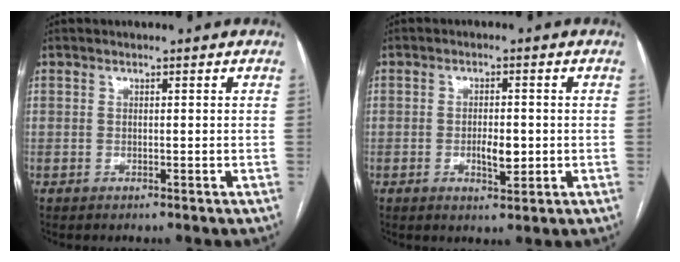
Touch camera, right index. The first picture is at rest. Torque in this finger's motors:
{"motor_torque": [0.05, -0.04, 0.05, 0.00]}